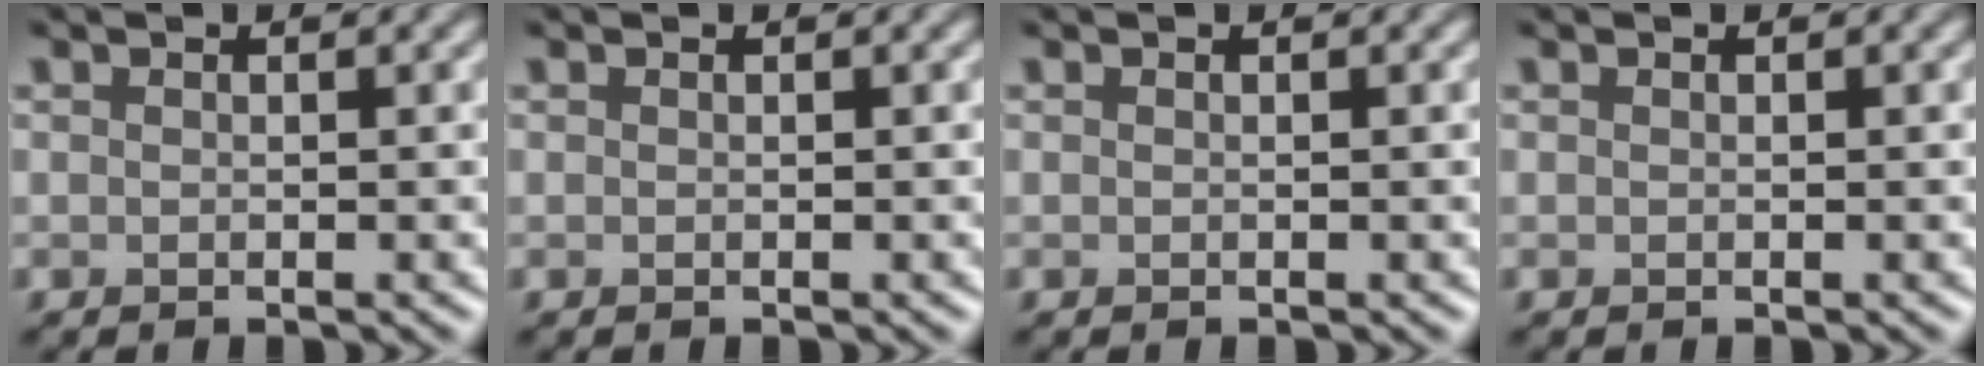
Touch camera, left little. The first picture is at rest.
{"total": 0.0}
{"total": 0.0}
{"total": 0.0}